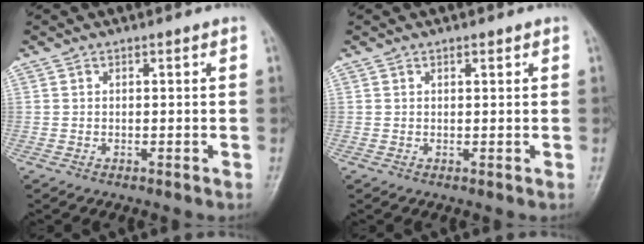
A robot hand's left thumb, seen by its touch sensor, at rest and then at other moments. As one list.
[{"total": 0.7, "force": [0.5, 0.3, 0.3], "torque": [-0.004, -0.002, 0.007]}]